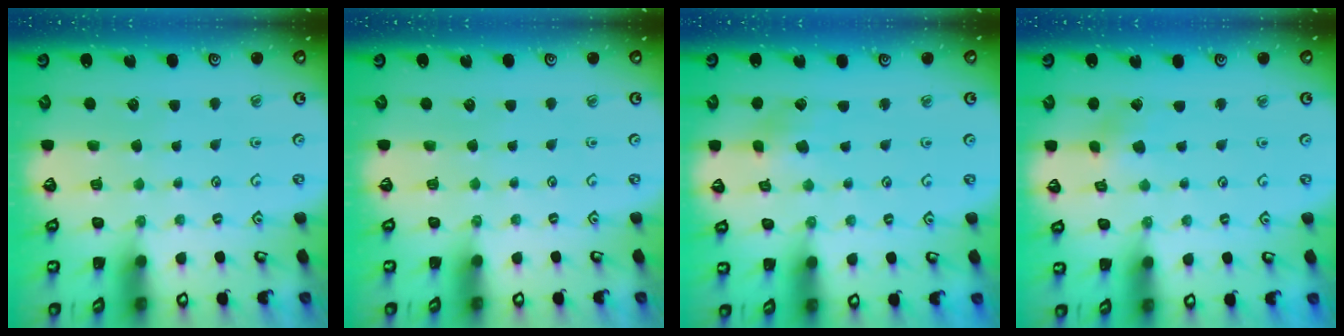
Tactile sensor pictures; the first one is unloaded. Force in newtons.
{"total": 0.0}
{"total": 2.8, "press": 2.8, "slide": 0.1}
{"total": 2.2, "press": 2.2, "slide": 0.2}